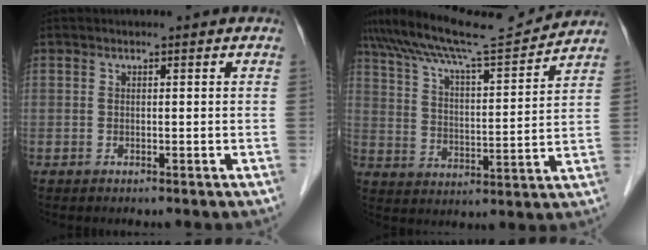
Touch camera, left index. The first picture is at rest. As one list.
[{"total": 14.6, "force": [13.8, -0.5, 4.8], "torque": [-0.097, 0.002, 0.223]}]